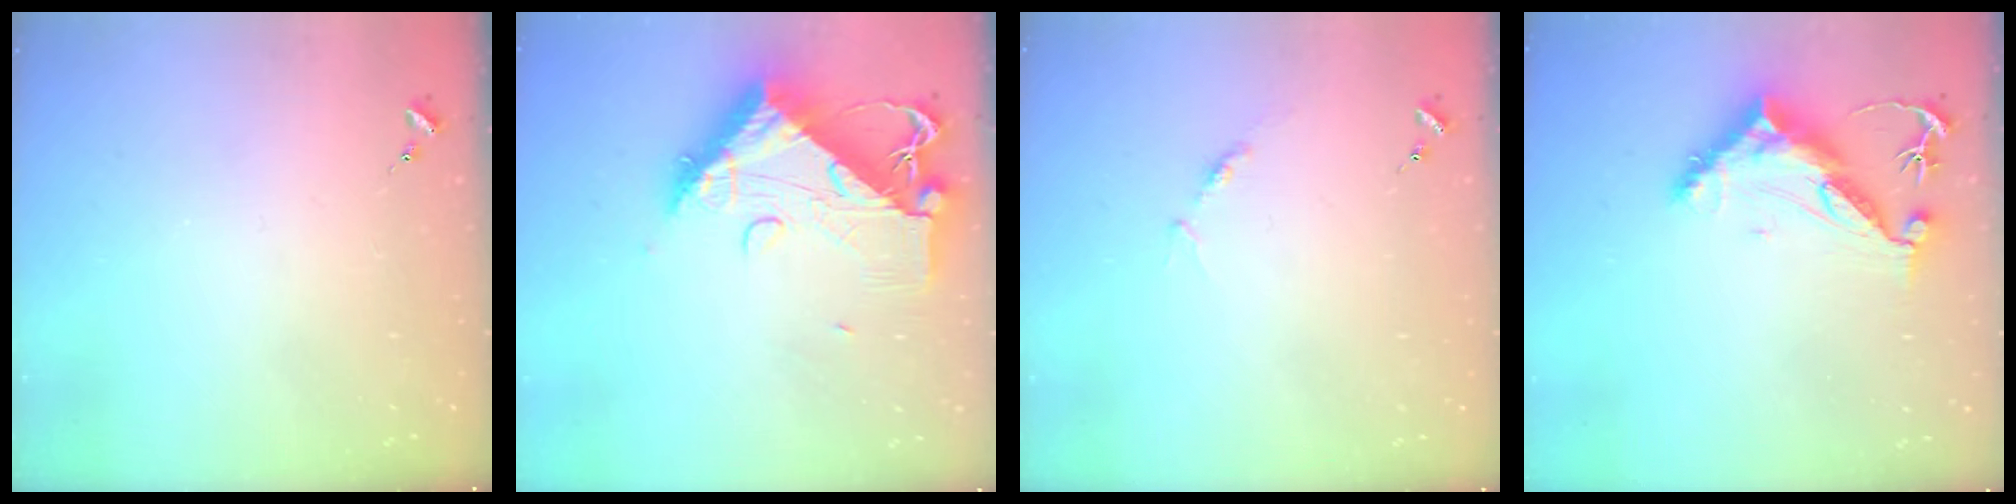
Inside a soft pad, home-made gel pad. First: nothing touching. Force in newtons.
{"total": 14.6, "press": 14.5, "slide": 1.5}
{"total": 4.7, "press": 4.7, "slide": 0.5}
{"total": 11.7, "press": 11.7, "slide": 0.9}